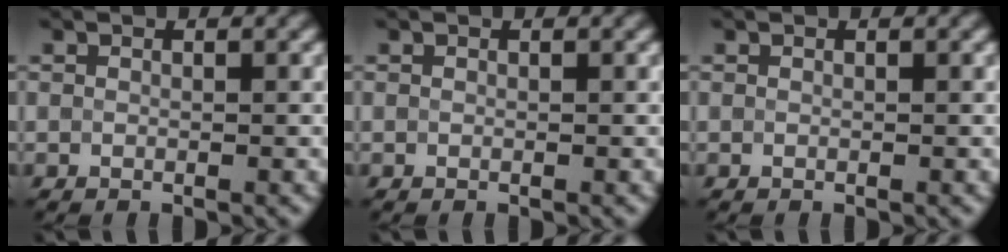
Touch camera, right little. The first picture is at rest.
{"total": 0.0}
{"total": 0.0}